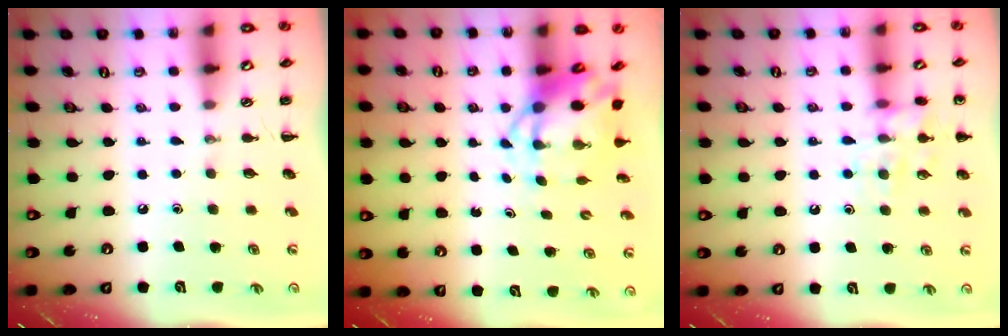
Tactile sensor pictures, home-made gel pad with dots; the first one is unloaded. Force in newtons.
{"total": 5.4, "press": 5.1, "slide": 1.7}
{"total": 12.7, "press": 12.6, "slide": 1.4}